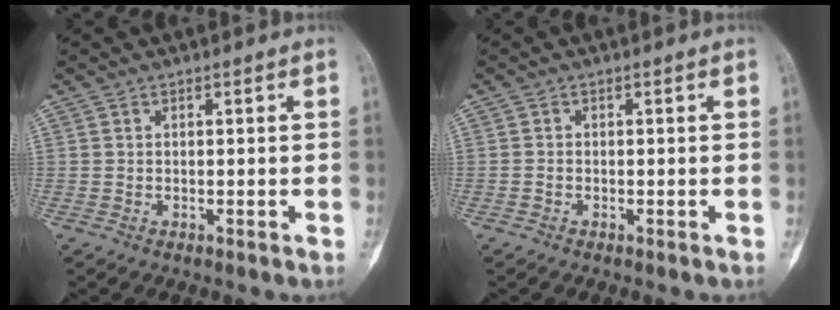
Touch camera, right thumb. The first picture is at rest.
{"total": 0.6, "force": [-0.3, 0.4, 0.2], "torque": [-0.004, 0.002, -0.009]}